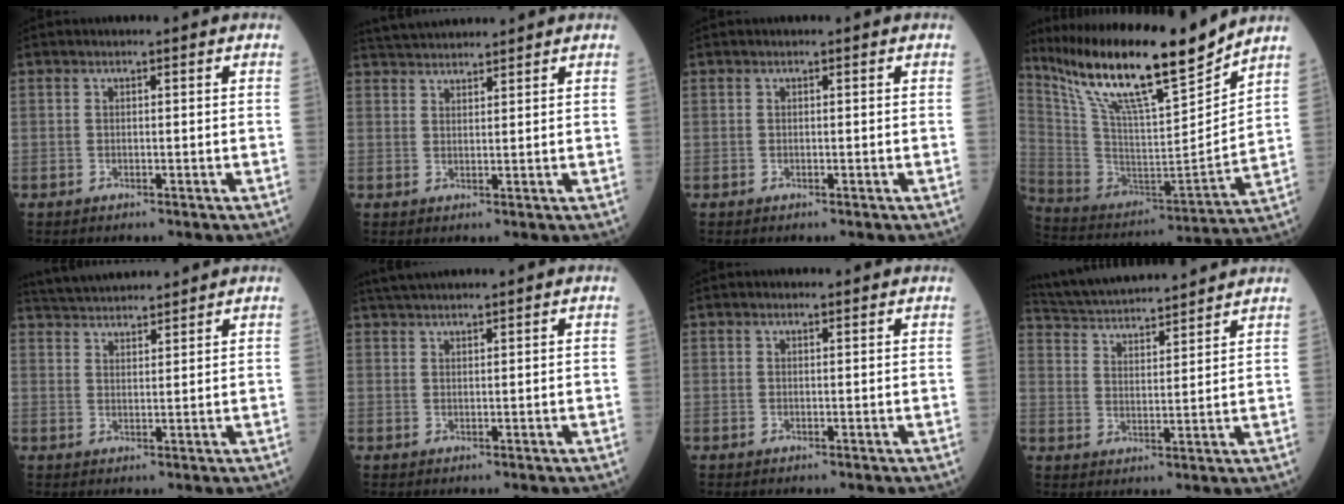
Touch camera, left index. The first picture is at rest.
{"total": 6.1, "force": [5.9, 0.3, 1.6], "torque": [-0.033, 0.038, 0.102]}
{"total": 0.0}
{"total": 21.2, "force": [16.8, 2.1, 12.7], "torque": [-0.235, -0.007, 0.303]}
{"total": 8.9, "force": [8.6, 0.6, 2.4], "torque": [-0.051, 0.035, 0.141]}
{"total": 5.8, "force": [5.1, -0.1, 2.6], "torque": [-0.042, 0.038, 0.090]}
{"total": 1.6, "force": [1.5, 0.3, 0.5], "torque": [-0.015, 0.010, 0.017]}
{"total": 17.0, "force": [15.9, 1.8, 5.9], "torque": [-0.110, 0.035, 0.254]}